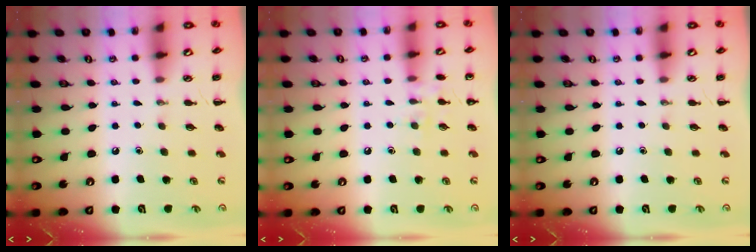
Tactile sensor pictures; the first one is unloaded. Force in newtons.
{"total": 7.2, "press": 7.0, "slide": 1.6}
{"total": 0.0}